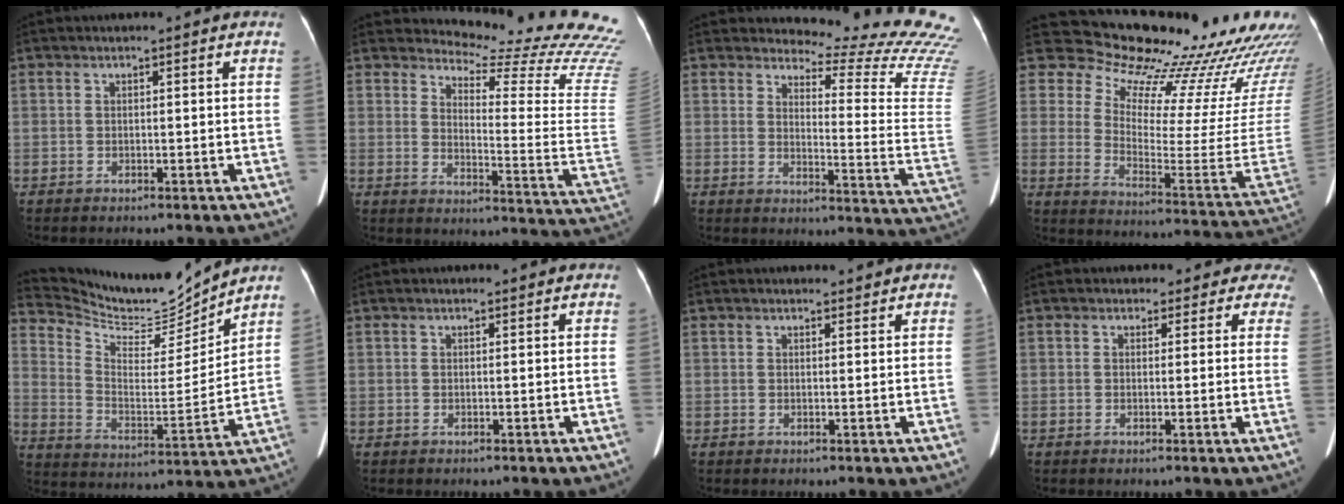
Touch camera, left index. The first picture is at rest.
{"total": 21.3, "force": [20.0, 0.5, 7.2], "torque": [-0.104, -0.159, 0.225]}
{"total": 17.5, "force": [17.0, -1.3, 3.6], "torque": [-0.047, -0.177, 0.181]}
{"total": 26.2, "force": [23.8, 5.0, 9.7], "torque": [-0.145, -0.110, 0.294]}
{"total": 14.0, "force": [13.9, 0.4, 2.0], "torque": [-0.056, -0.036, 0.237]}
{"total": 0.9, "force": [0.7, 0.6, -0.1], "torque": [0.000, 0.004, 0.006]}
{"total": 2.5, "force": [2.4, 0.5, 0.5], "torque": [-0.004, -0.004, 0.030]}
{"total": 6.9, "force": [5.5, 4.0, -1.0], "torque": [0.069, -0.015, 0.024]}